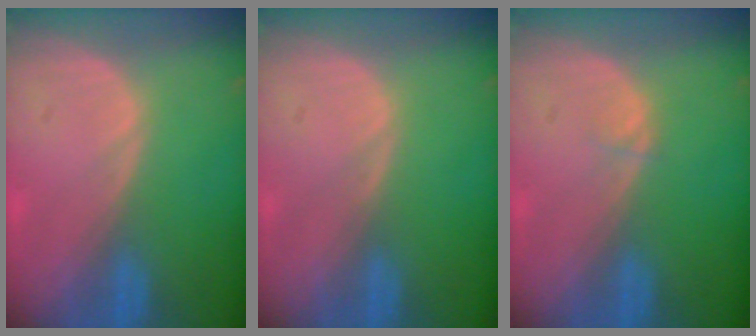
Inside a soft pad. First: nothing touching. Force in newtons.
{"total": 0.0}
{"total": 0.5, "press": 0.5, "slide": 0.1}